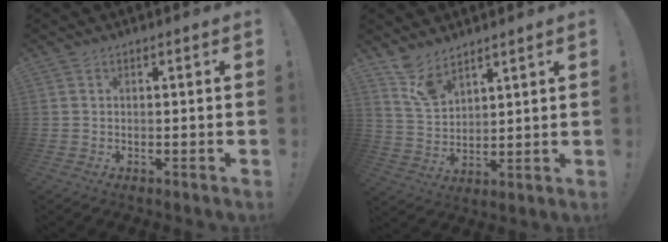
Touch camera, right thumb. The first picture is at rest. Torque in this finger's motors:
{"motor_torque": [0.06, 0.13, 0.18, -0.06, 0.00]}